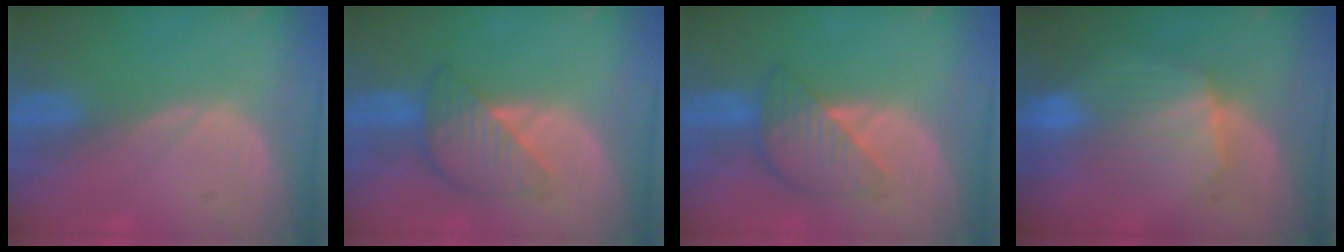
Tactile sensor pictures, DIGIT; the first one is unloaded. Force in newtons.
{"total": 6.2, "press": 6.2, "slide": 0.3}
{"total": 6.2, "press": 6.2, "slide": 0.3}
{"total": 7.6, "press": 7.6, "slide": 0.5}